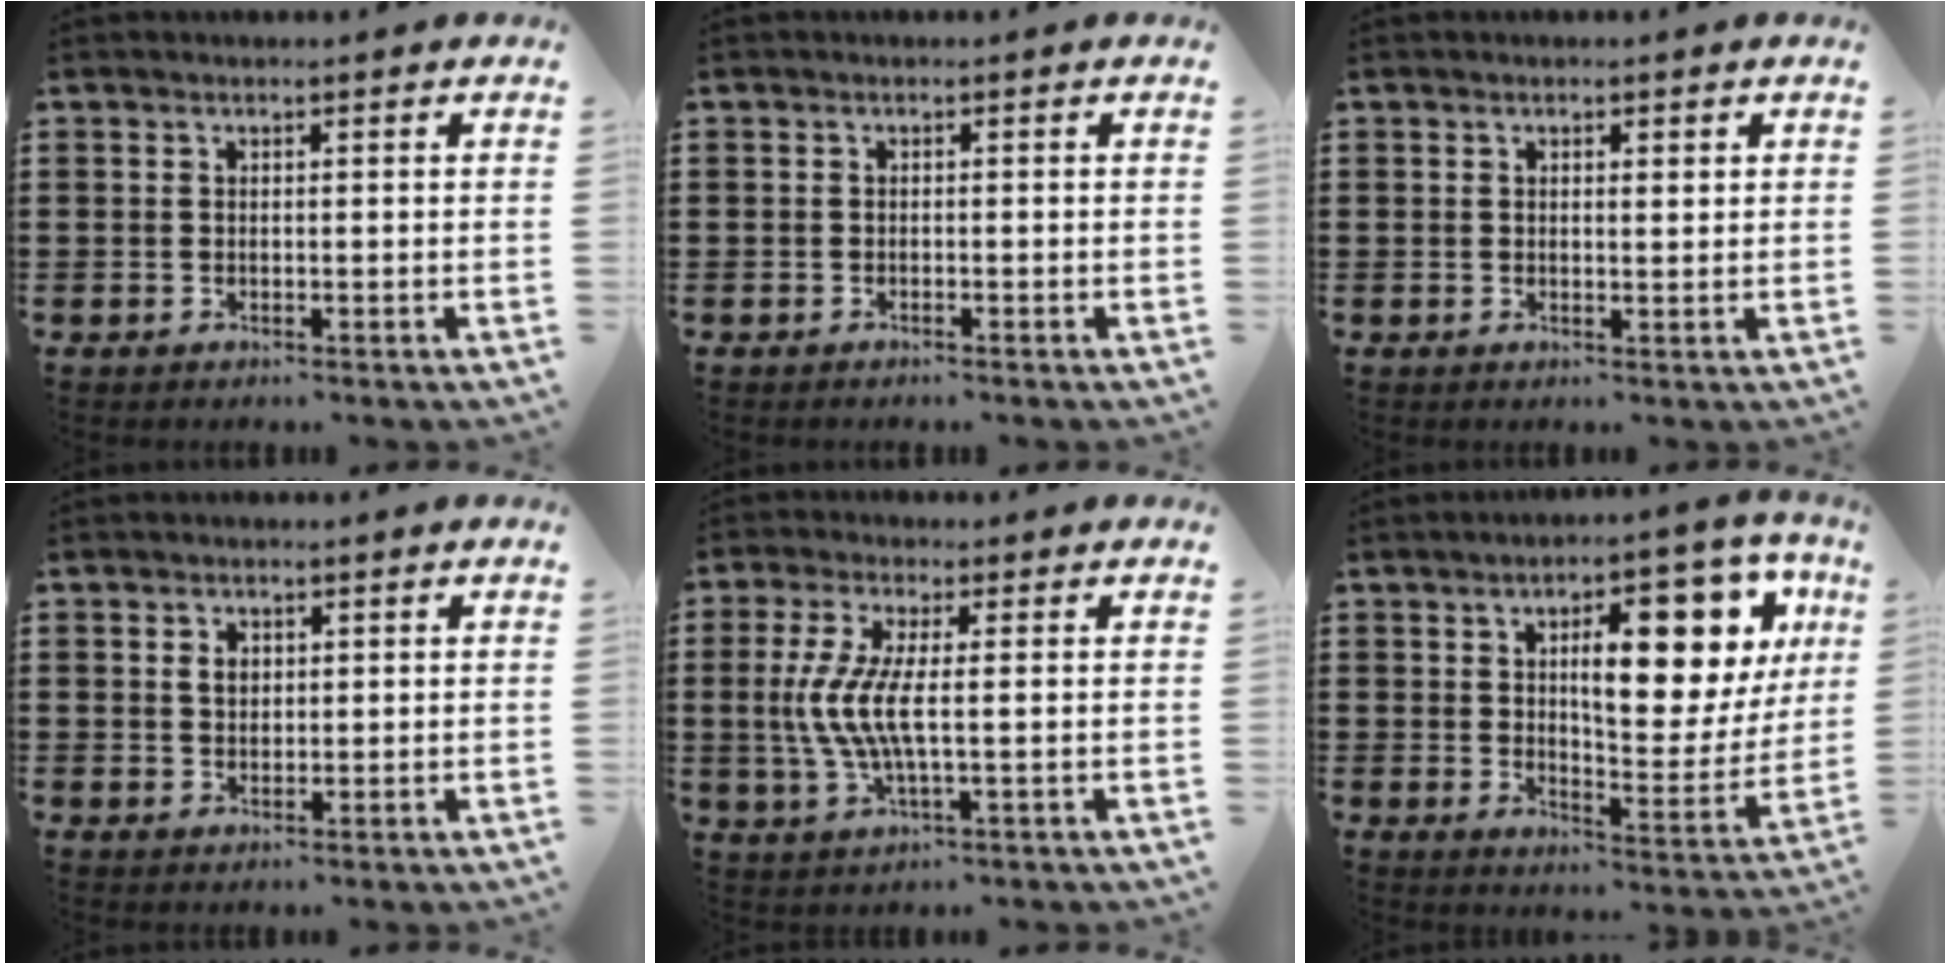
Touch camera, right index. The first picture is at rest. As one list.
[{"total": 0.7, "force": [-0.7, -0.1, -0.1], "torque": [0.000, -0.002, -0.015]}, {"total": 0.7, "force": [0.3, 0.2, 0.6], "torque": [-0.012, 0.002, 0.004]}, {"total": 1.9, "force": [0.5, 1.4, 1.2], "torque": [-0.027, 0.007, 0.010]}, {"total": 7.2, "force": [-0.3, 1.6, 7.1], "torque": [-0.163, -0.016, -0.015]}, {"total": 14.2, "force": [5.5, 5.3, 12.0], "torque": [-0.162, -0.022, 0.083]}]